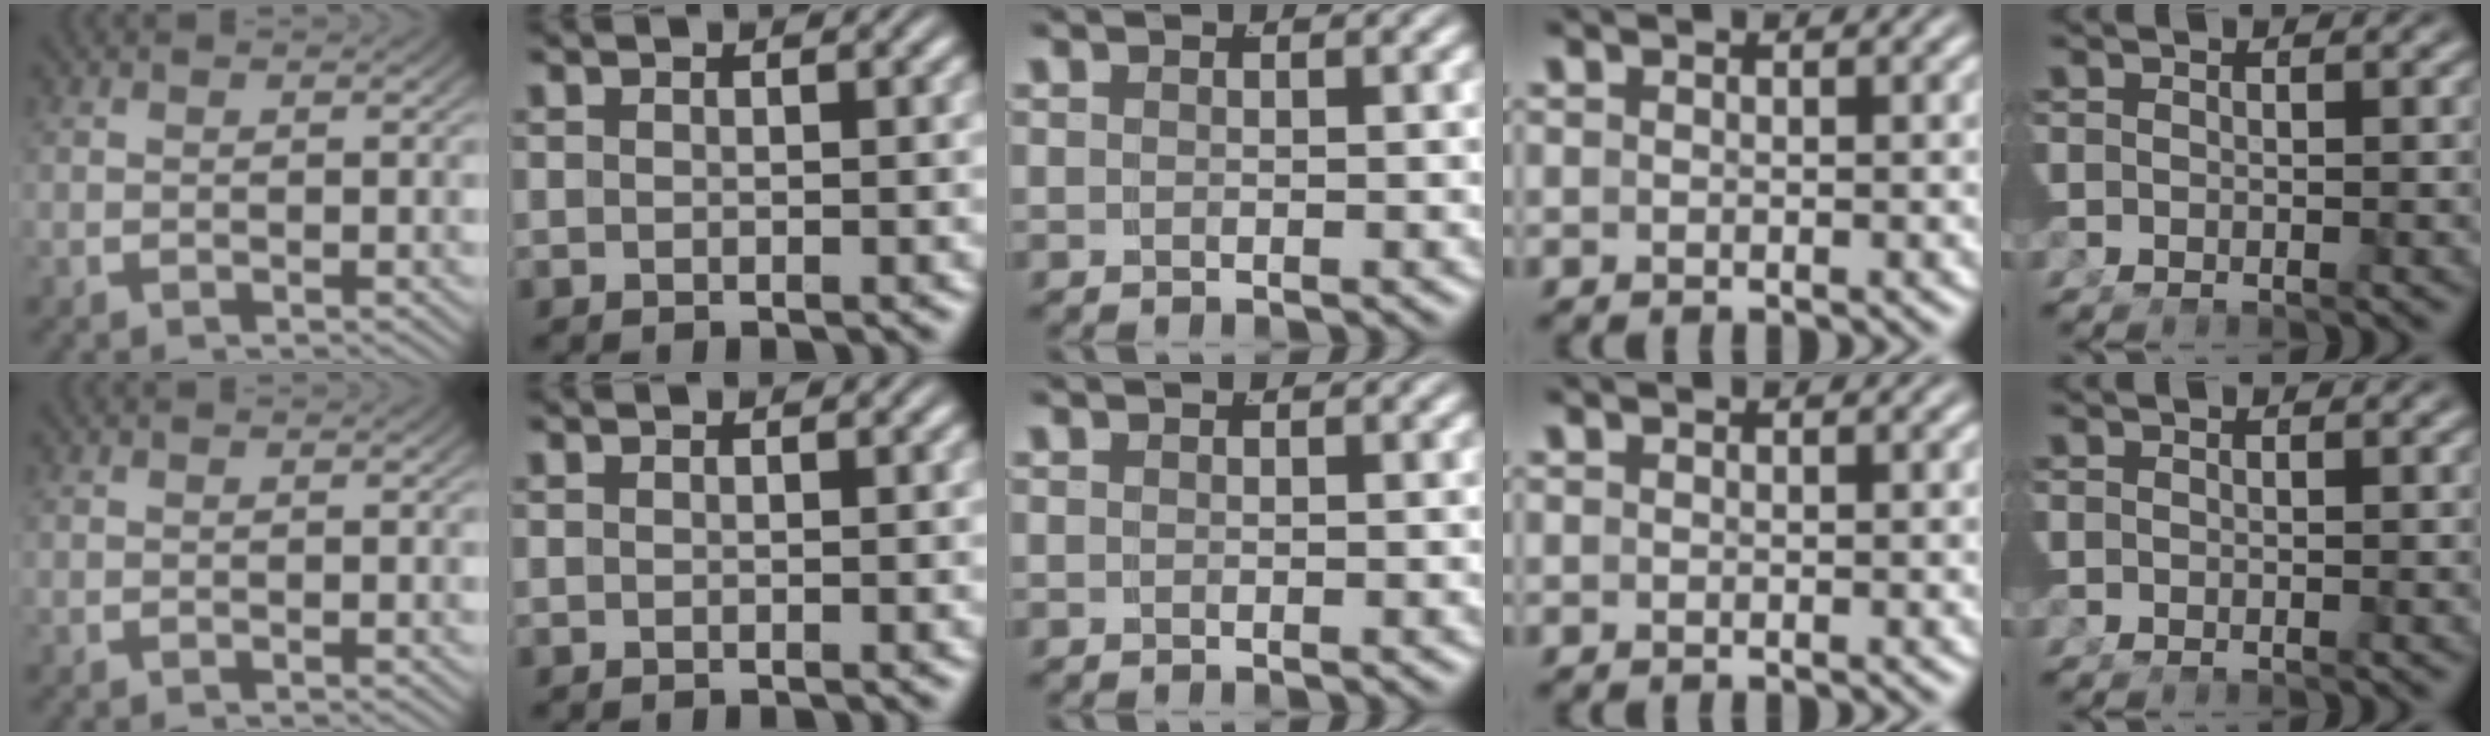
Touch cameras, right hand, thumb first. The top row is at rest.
{}